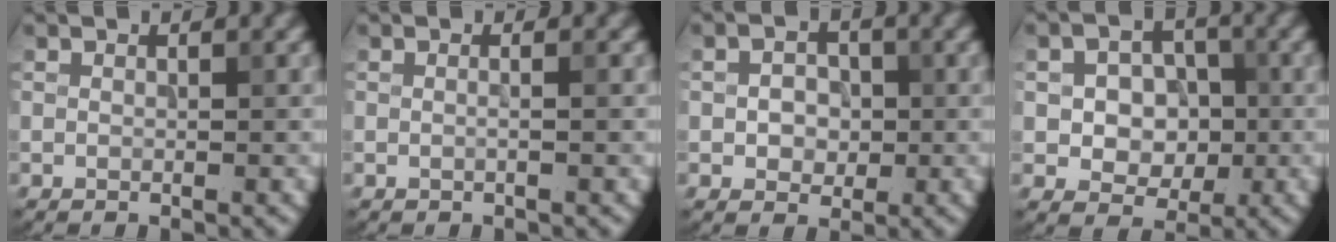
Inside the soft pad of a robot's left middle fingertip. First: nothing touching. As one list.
[{"total": 0.9, "force": [0.0, 0.3, 0.8], "torque": [-0.013, -0.005, -0.007]}, {"total": 2.6, "force": [-0.1, 2.1, 1.4], "torque": [-0.023, 0.000, -0.007]}, {"total": 4.9, "force": [-0.4, 3.9, 3.0], "torque": [-0.036, -0.001, -0.014]}]